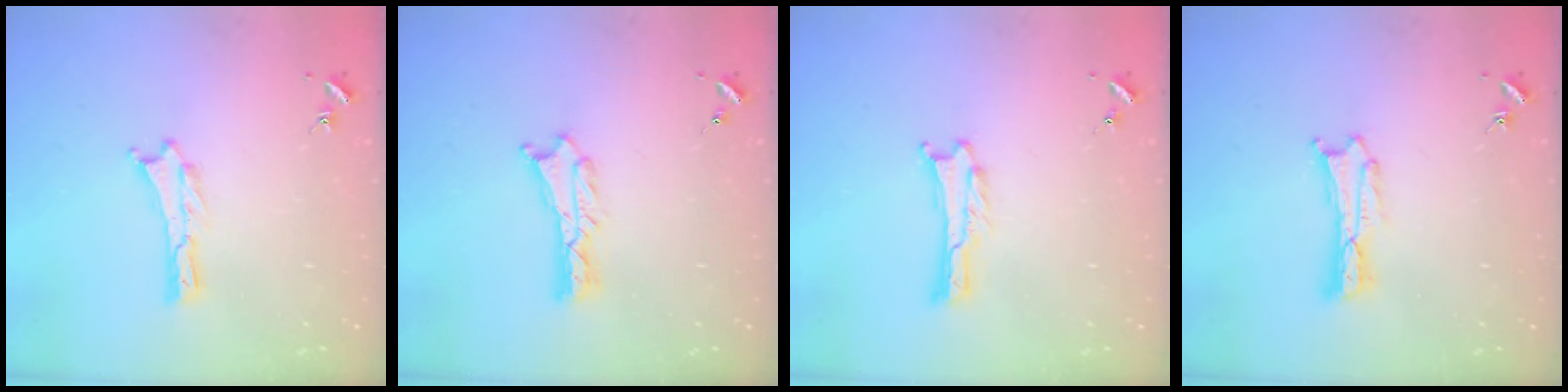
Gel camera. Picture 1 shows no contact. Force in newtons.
{"total": 1.1, "press": 1.1, "slide": 0.2}
{"total": 0.0}
{"total": 0.6, "press": 0.6, "slide": 0.2}